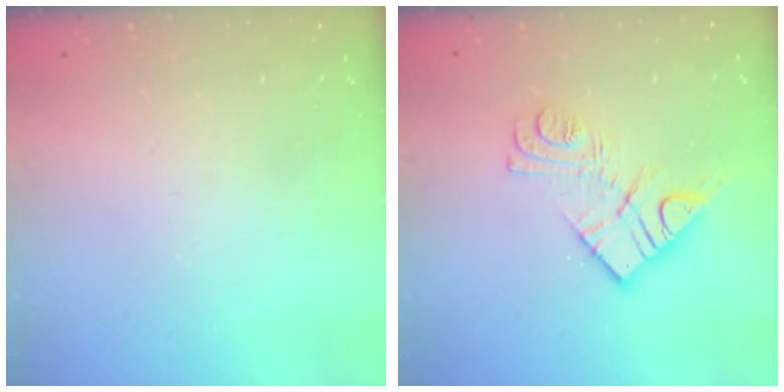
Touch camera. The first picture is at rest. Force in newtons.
{"total": 11.5, "press": 11.5, "slide": 0.6}